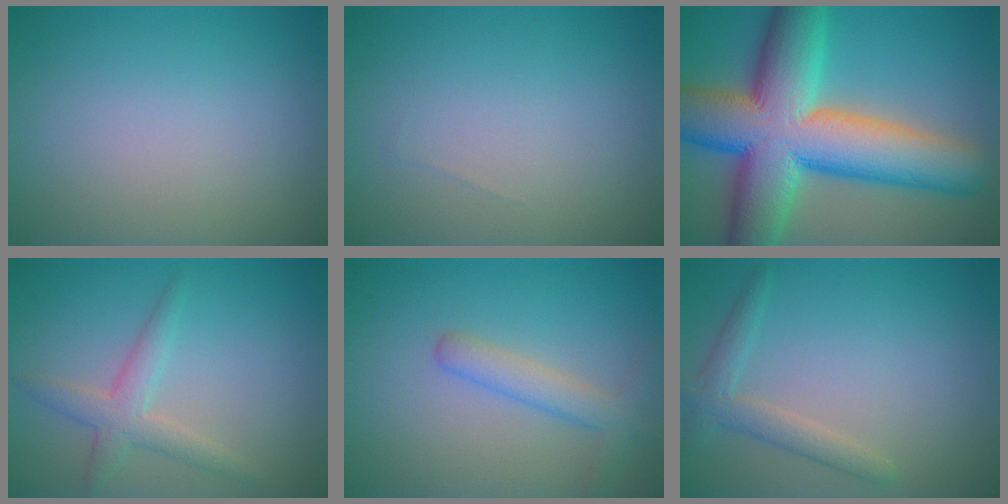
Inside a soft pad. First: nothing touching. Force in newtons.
{"total": 0.0}
{"total": 15.8, "press": 15.8, "slide": 0.6}
{"total": 2.7, "press": 2.7, "slide": 0.2}
{"total": 2.6, "press": 2.6, "slide": 0.1}
{"total": 2.3, "press": 2.3, "slide": 0.2}